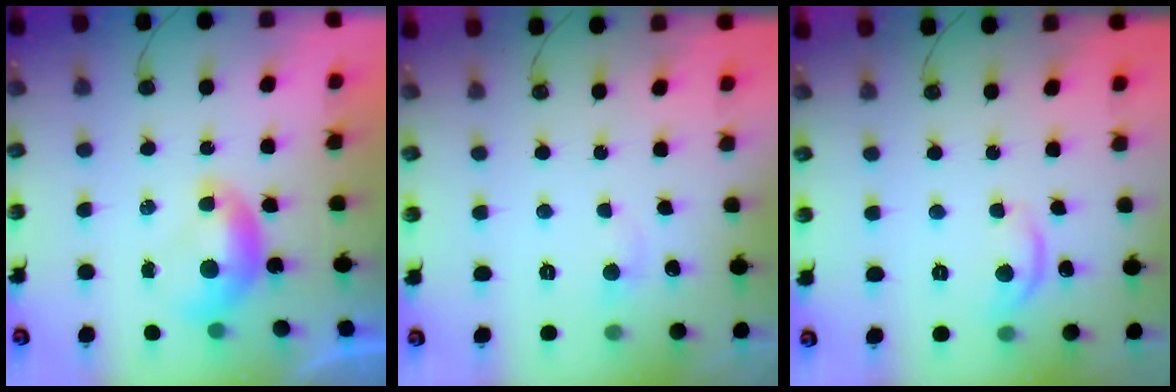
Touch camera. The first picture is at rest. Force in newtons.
{"total": 0.9, "press": 0.6, "slide": 0.7}
{"total": 5.5, "press": 5.5, "slide": 0.5}